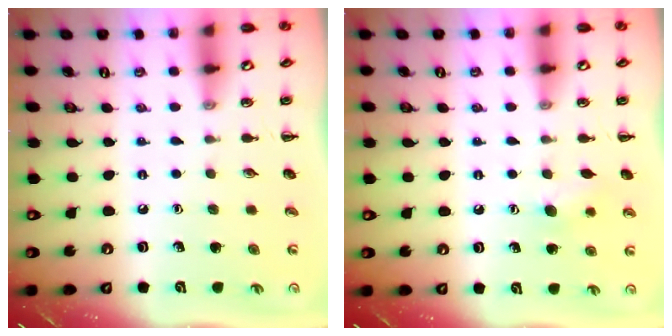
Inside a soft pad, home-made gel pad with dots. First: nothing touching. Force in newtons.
{"total": 6.8, "press": 6.6, "slide": 1.7}